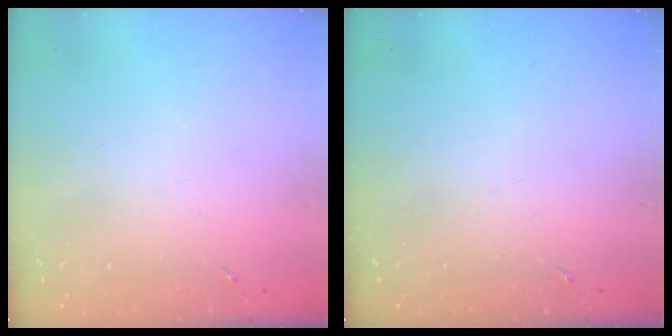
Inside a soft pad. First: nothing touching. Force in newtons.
{"total": 0.0}